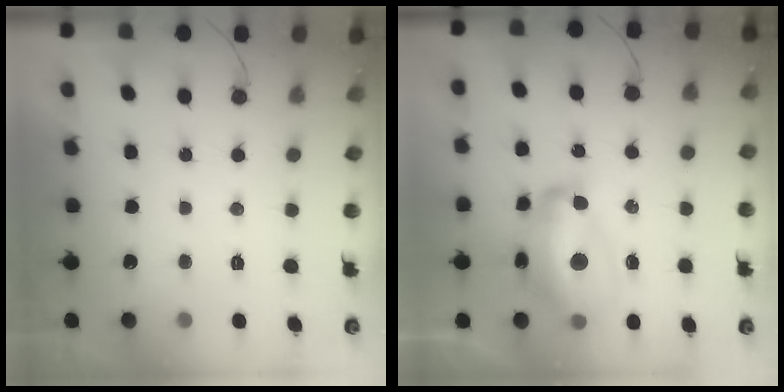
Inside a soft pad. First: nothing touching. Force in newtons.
{"total": 14.7, "press": 14.6, "slide": 1.4}